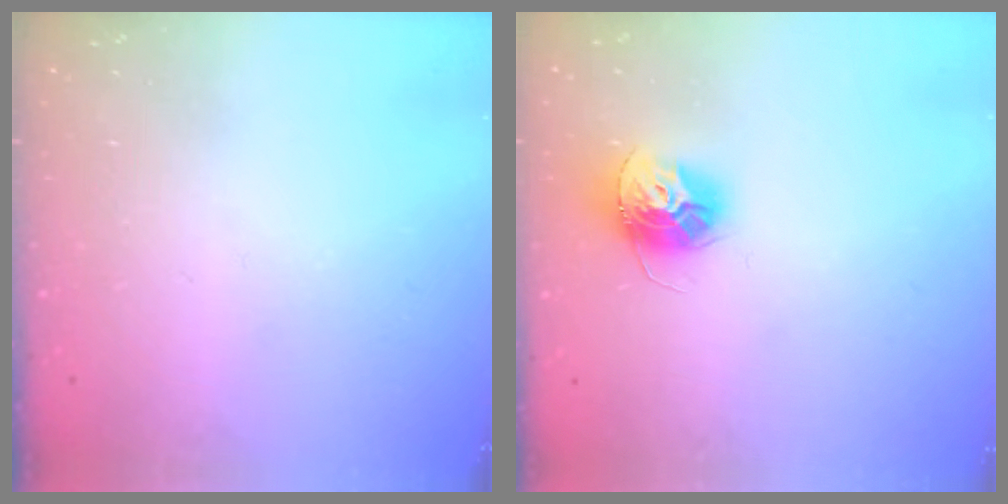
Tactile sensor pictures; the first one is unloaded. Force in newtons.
{"total": 11.3, "press": 11.3, "slide": 0.7}